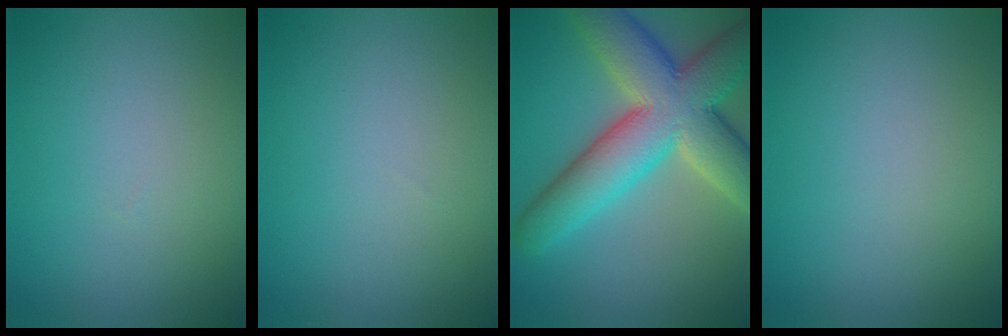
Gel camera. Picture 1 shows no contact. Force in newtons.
{"total": 0.0}
{"total": 11.7, "press": 11.7, "slide": 0.9}
{"total": 0.0}